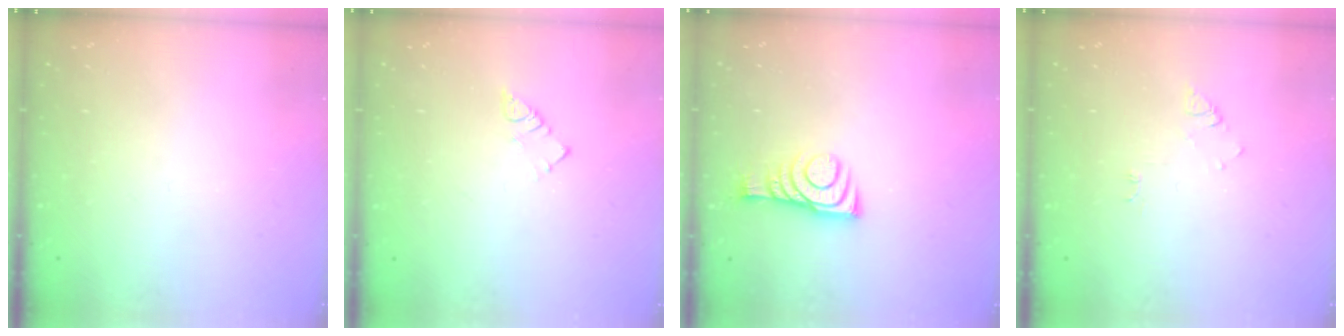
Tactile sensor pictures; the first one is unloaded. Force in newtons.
{"total": 2.9, "press": 2.9, "slide": 0.2}
{"total": 7.8, "press": 7.8, "slide": 0.7}
{"total": 3.9, "press": 3.9, "slide": 0.5}